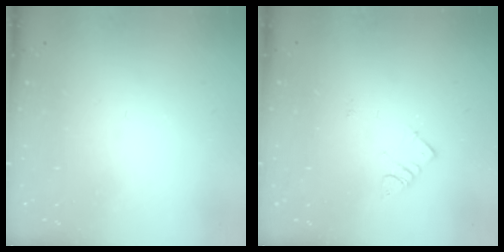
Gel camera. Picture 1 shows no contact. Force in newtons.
{"total": 3.2, "press": 3.1, "slide": 0.4}